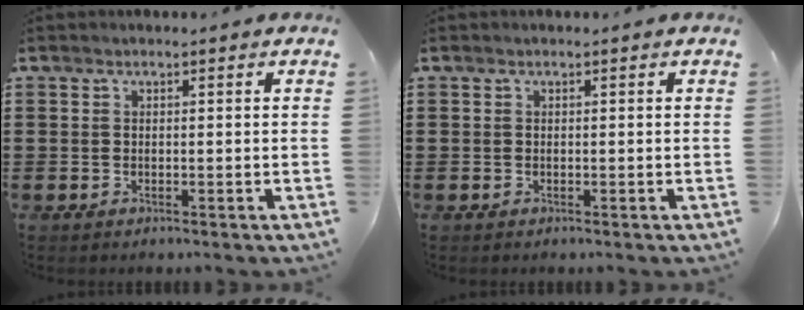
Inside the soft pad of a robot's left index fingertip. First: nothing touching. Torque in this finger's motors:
{"motor_torque": [0.00, 0.00, 0.00, 0.00]}